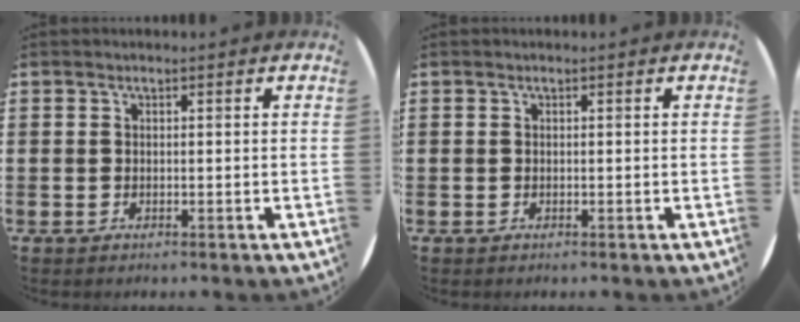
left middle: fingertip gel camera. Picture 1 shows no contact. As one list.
[{"total": 0.0}]